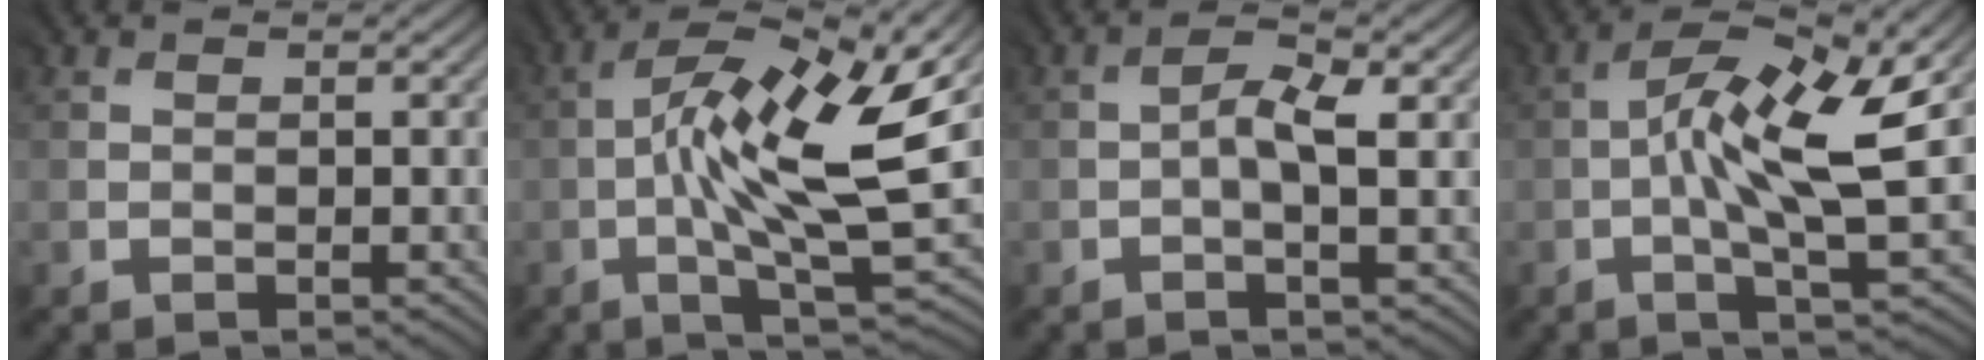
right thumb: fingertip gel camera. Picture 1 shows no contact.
{"total": 14.7, "force": [0.4, 4.4, 14.1], "torque": [-0.244, 0.003, 0.016]}
{"total": 2.9, "force": [-0.3, 0.8, 2.8], "torque": [-0.057, 0.000, -0.006]}
{"total": 11.3, "force": [0.1, 3.2, 10.8], "torque": [-0.202, -0.002, 0.007]}